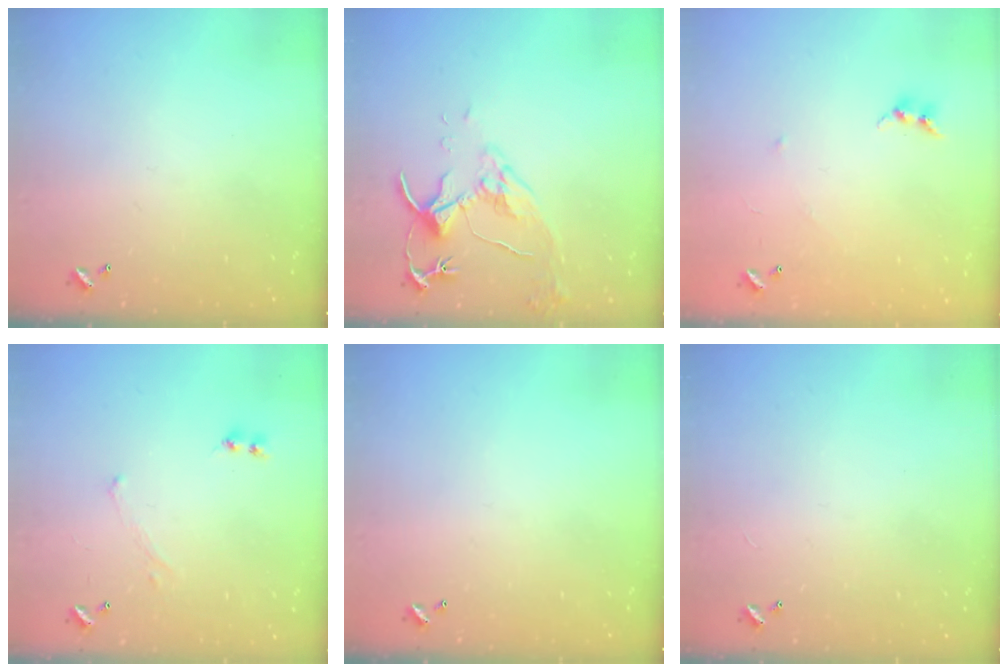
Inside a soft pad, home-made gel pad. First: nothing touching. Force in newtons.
{"total": 5.6, "press": 5.6, "slide": 0.6}
{"total": 5.3, "press": 5.3, "slide": 0.8}
{"total": 0.7, "press": 0.7, "slide": 0.3}
{"total": 0.0}
{"total": 2.8, "press": 2.8, "slide": 0.3}